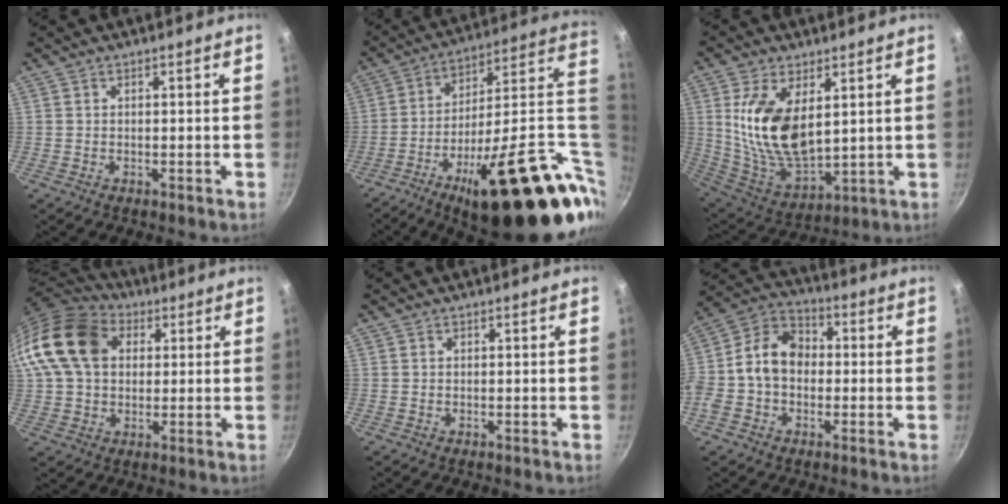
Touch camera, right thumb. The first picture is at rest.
{"total": 35.2, "force": [-7.5, 12.3, 32.1], "torque": [-0.426, 0.031, -0.112]}
{"total": 16.1, "force": [4.0, 8.6, 13.1], "torque": [-0.237, -0.036, 0.091]}
{"total": 16.8, "force": [4.0, 12.4, 10.5], "torque": [-0.187, 0.021, 0.059]}
{"total": 0.0}
{"total": 11.9, "force": [-0.8, 9.1, 7.6], "torque": [-0.105, 0.038, -0.040]}